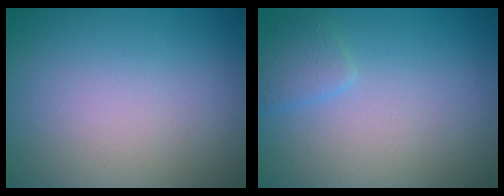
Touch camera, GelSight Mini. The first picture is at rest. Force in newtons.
{"total": 1.4, "press": 1.4, "slide": 0.1}